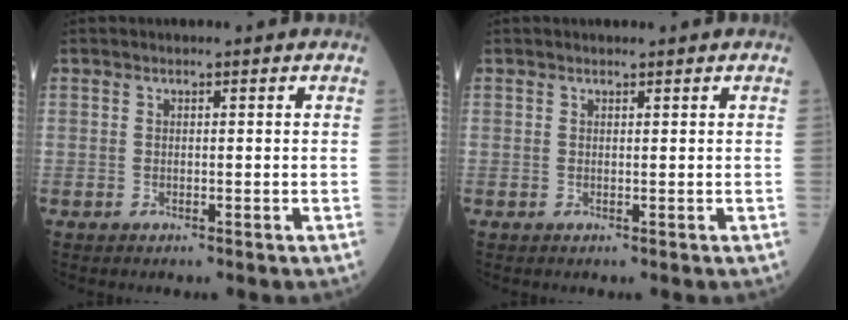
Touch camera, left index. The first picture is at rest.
{"total": 0.0}